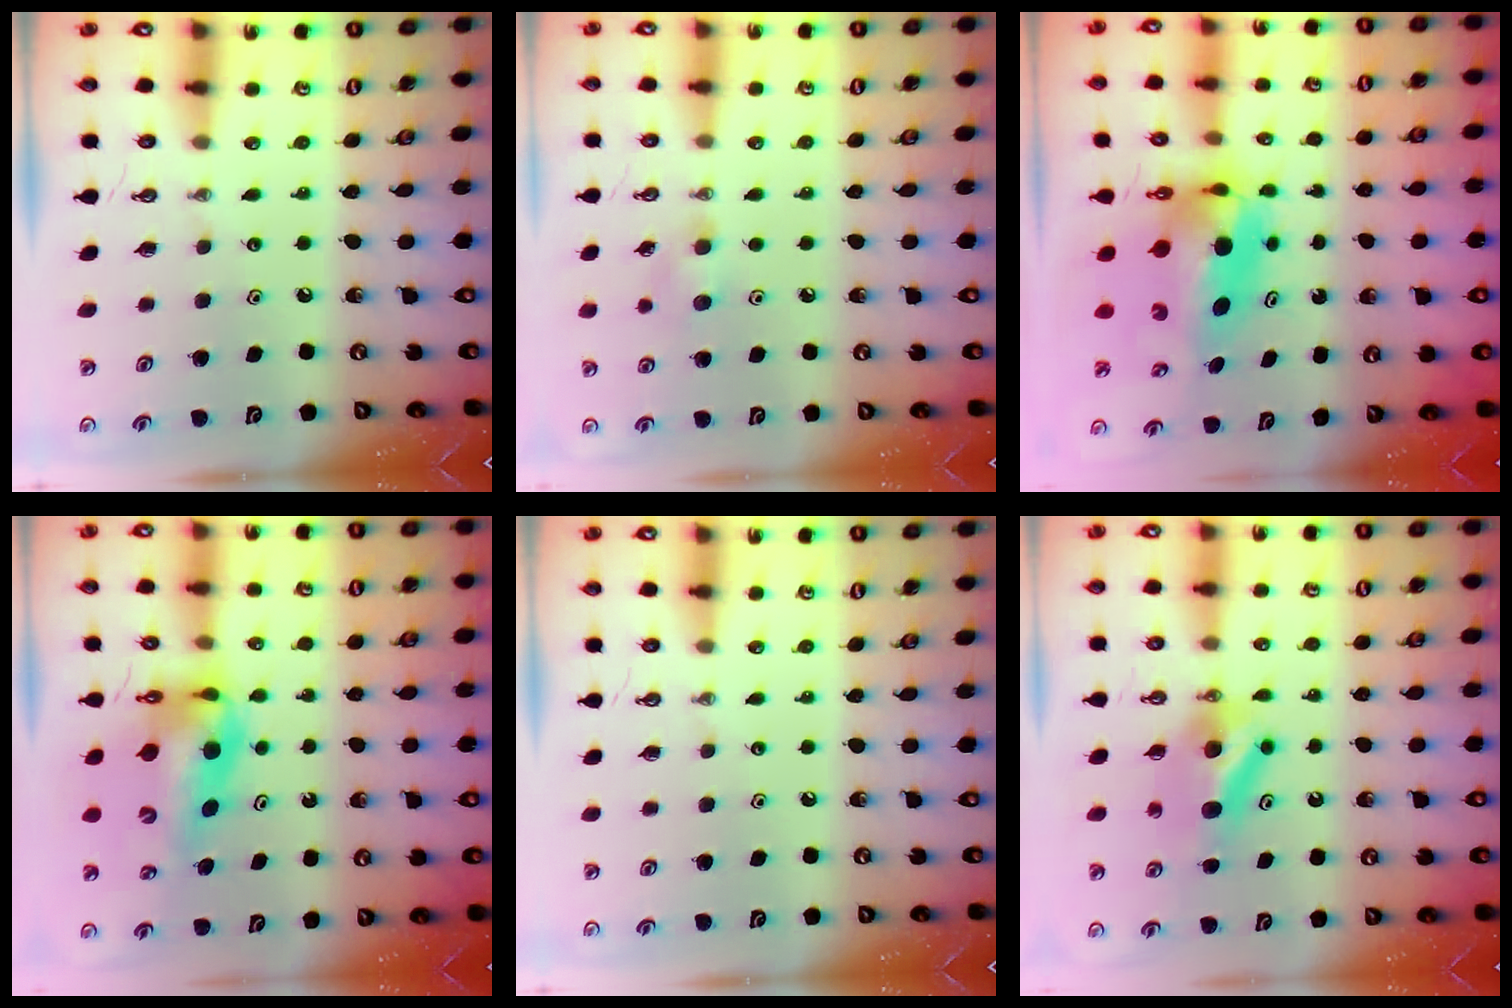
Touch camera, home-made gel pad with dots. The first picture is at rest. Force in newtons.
{"total": 7.2, "press": 7.1, "slide": 0.9}
{"total": 7.4, "press": 7.2, "slide": 1.6}
{"total": 12.0, "press": 11.6, "slide": 3.0}
{"total": 0.0}
{"total": 7.7, "press": 6.1, "slide": 4.7}